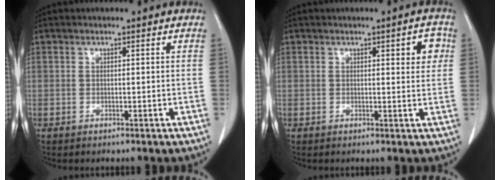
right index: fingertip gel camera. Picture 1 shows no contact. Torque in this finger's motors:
{"motor_torque": [0.20, 0.28, 0.10, 0.00]}